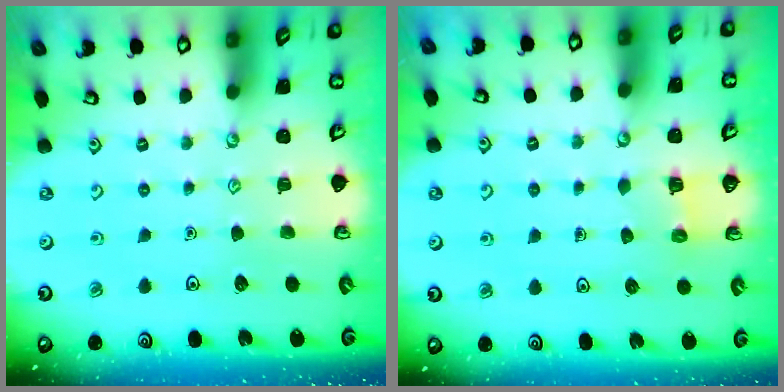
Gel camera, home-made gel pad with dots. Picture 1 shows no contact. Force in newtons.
{"total": 3.8, "press": 3.8, "slide": 0.1}